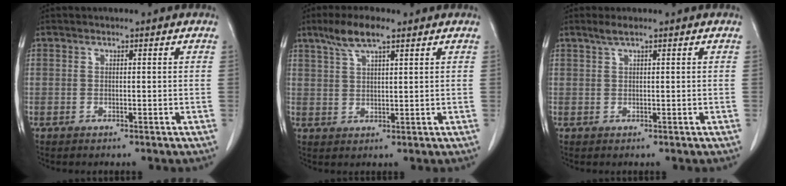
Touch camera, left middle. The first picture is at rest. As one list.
[{"total": 5.8, "force": [4.0, 1.0, 4.1], "torque": [-0.090, 0.011, 0.077]}, {"total": 1.6, "force": [1.1, 0.0, 1.1], "torque": [-0.028, 0.007, 0.025]}]